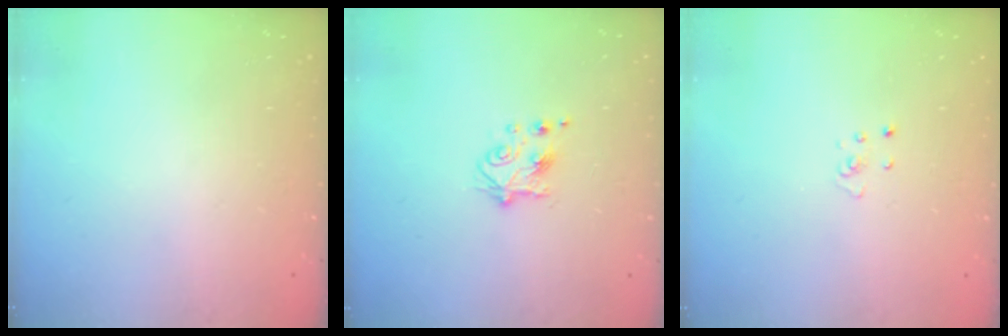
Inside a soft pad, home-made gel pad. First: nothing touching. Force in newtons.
{"total": 5.3, "press": 5.2, "slide": 0.8}
{"total": 2.3, "press": 2.3, "slide": 0.2}